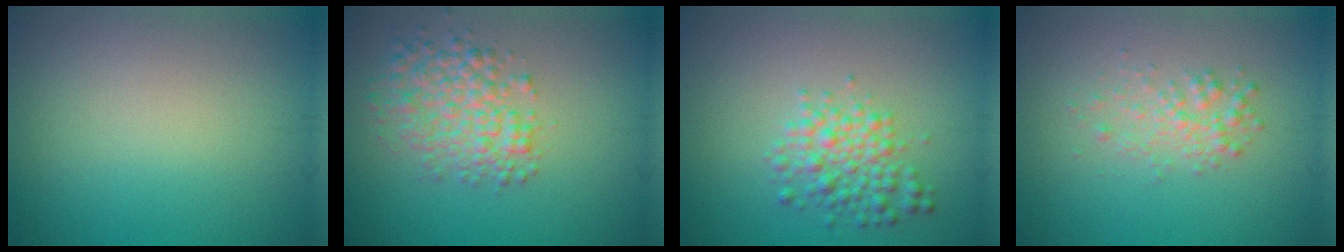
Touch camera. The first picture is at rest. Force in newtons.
{"total": 4.3, "press": 4.3, "slide": 0.1}
{"total": 3.6, "press": 3.6, "slide": 0.1}
{"total": 1.9, "press": 1.9, "slide": 0.0}